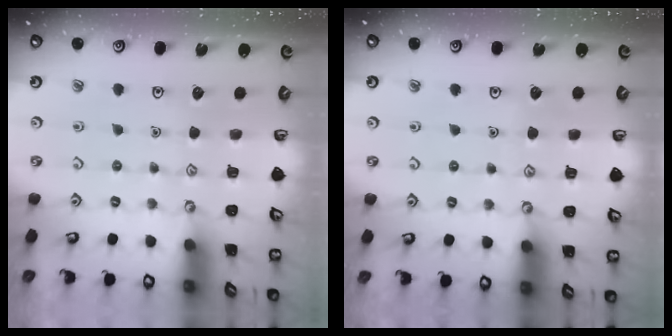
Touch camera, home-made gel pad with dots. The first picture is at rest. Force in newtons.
{"total": 3.3, "press": 3.2, "slide": 0.3}